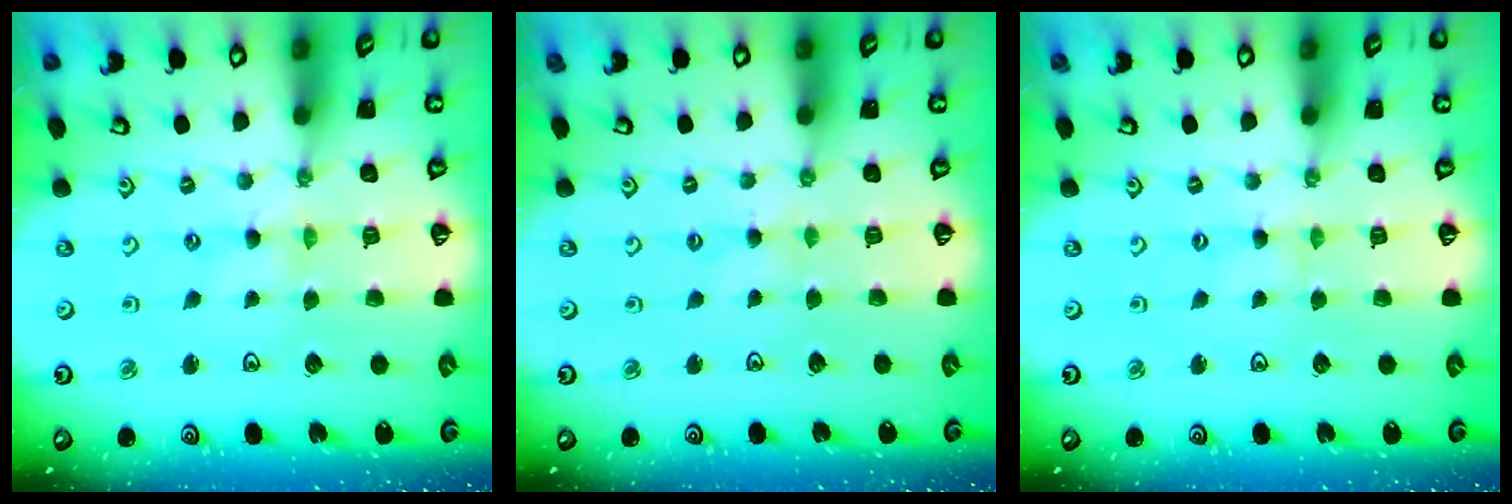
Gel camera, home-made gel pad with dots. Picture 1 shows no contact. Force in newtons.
{"total": 2.1, "press": 2.0, "slide": 0.4}
{"total": 0.5, "press": 0.5, "slide": 0.1}